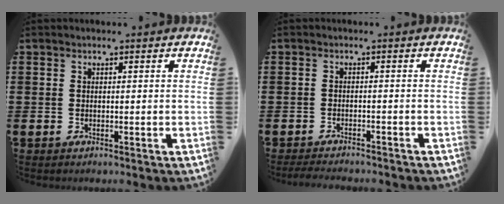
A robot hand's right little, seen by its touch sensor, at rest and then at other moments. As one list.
[{"total": 1.5, "force": [-1.5, 0.0, 0.2], "torque": [-0.007, 0.003, -0.031]}]